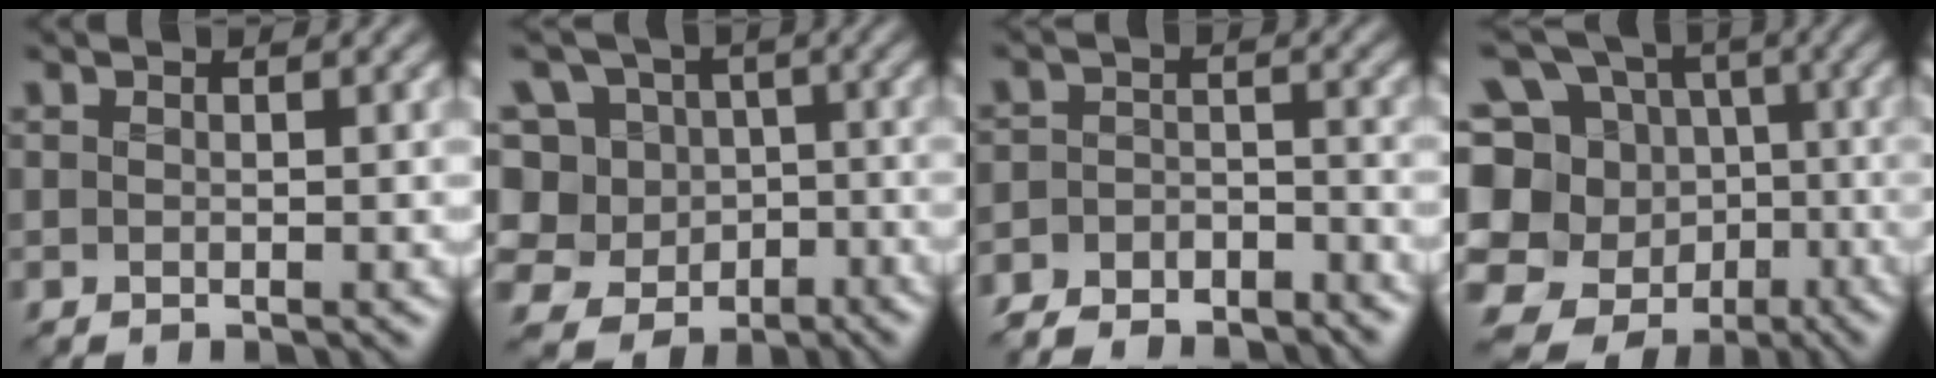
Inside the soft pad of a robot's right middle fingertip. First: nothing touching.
{"total": 10.6, "force": [0.0, 9.7, 4.1], "torque": [-0.119, 0.055, -0.036]}
{"total": 5.8, "force": [-5.4, 2.0, 1.2], "torque": [-0.021, -0.014, -0.096]}
{"total": 14.7, "force": [-4.4, 13.0, 5.1], "torque": [-0.116, 0.004, -0.055]}